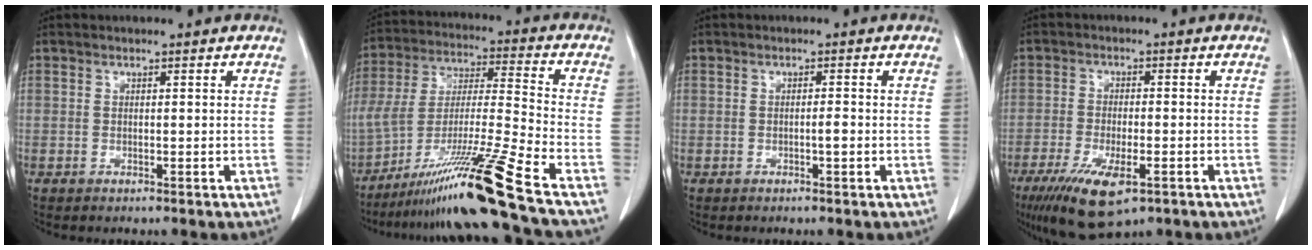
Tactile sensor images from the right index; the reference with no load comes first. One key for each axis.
{"total": 19.5, "fx": -14.1, "fy": -3.1, "fz": 13.1, "tx": -0.264, "ty": -0.032, "tz": -0.251}
{"total": 1.2, "fx": -0.4, "fy": 0.2, "fz": 1.1, "tx": -0.017, "ty": 0.001, "tz": -0.008}
{"total": 10.6, "fx": -5.8, "fy": 3.3, "fz": 8.2, "tx": -0.149, "ty": -0.022, "tz": -0.092}